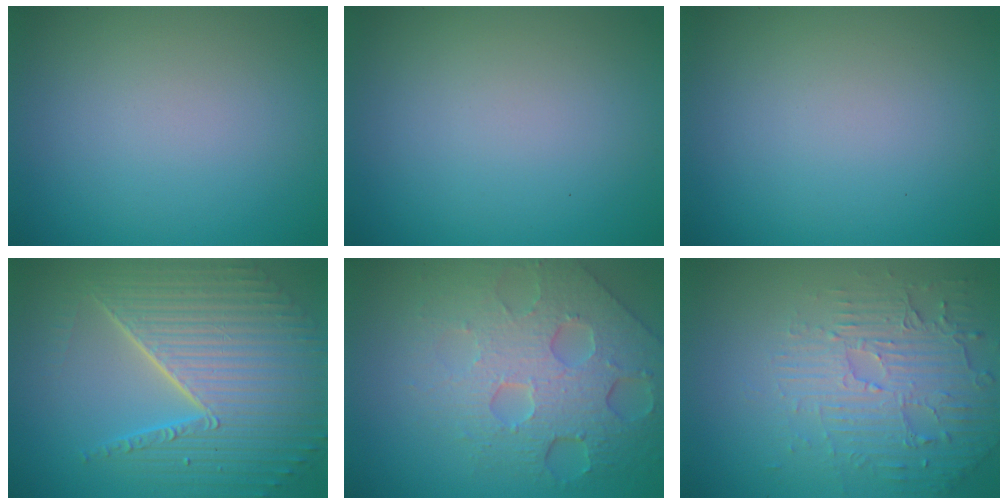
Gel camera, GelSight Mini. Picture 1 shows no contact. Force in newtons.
{"total": 0.0}
{"total": 0.0}
{"total": 10.1, "press": 6.5, "slide": 7.7}
{"total": 8.2, "press": 5.6, "slide": 6.0}
{"total": 5.9, "press": 3.7, "slide": 4.5}